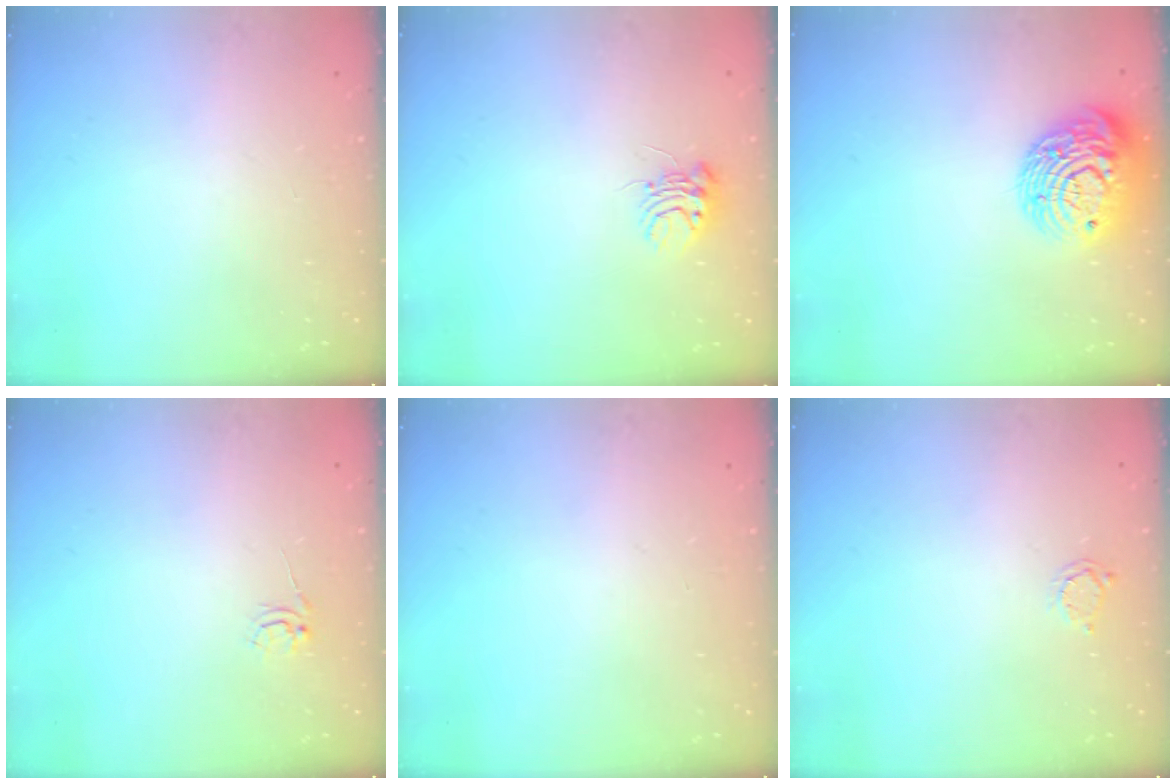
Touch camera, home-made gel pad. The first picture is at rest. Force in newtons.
{"total": 5.4, "press": 5.4, "slide": 0.3}
{"total": 13.9, "press": 13.8, "slide": 0.9}
{"total": 2.5, "press": 2.5, "slide": 0.2}
{"total": 0.0}
{"total": 2.5, "press": 2.5, "slide": 0.4}